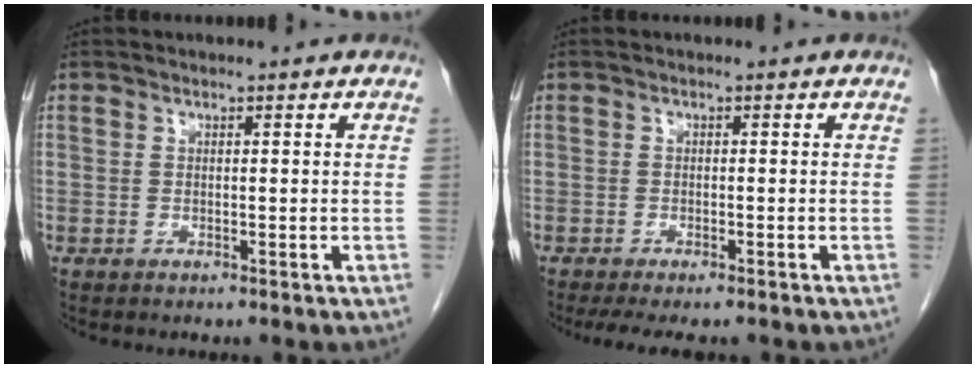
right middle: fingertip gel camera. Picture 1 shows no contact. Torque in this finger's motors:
{"motor_torque": [0.44, -0.33, 0.14, 0.02]}